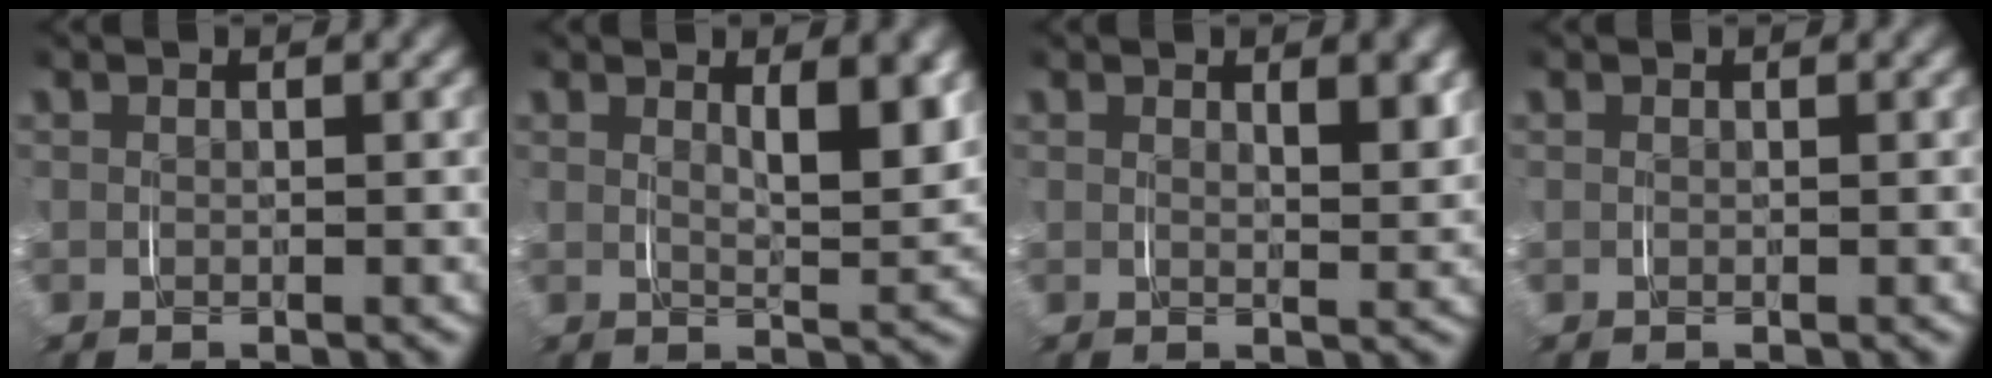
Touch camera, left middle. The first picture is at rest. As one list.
[{"total": 3.6, "force": [1.7, 0.8, 3.1], "torque": [-0.044, -0.015, 0.032]}, {"total": 1.6, "force": [1.0, 0.2, 1.3], "torque": [-0.016, -0.006, 0.018]}, {"total": 0.0}]